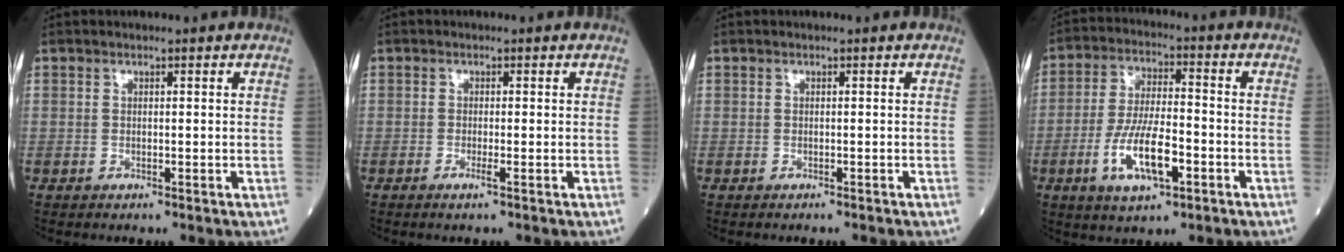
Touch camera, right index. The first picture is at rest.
{"total": 1.3, "force": [-0.6, -0.2, 1.1], "torque": [-0.021, -0.002, -0.013]}
{"total": 0.5, "force": [-0.5, 0.0, 0.1], "torque": [-0.003, 0.000, -0.009]}
{"total": 10.5, "force": [-3.9, 2.9, 9.3], "torque": [-0.188, -0.004, -0.068]}